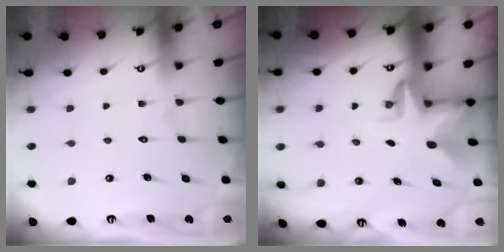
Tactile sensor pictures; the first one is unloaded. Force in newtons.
{"total": 3.0, "press": 3.0, "slide": 0.4}